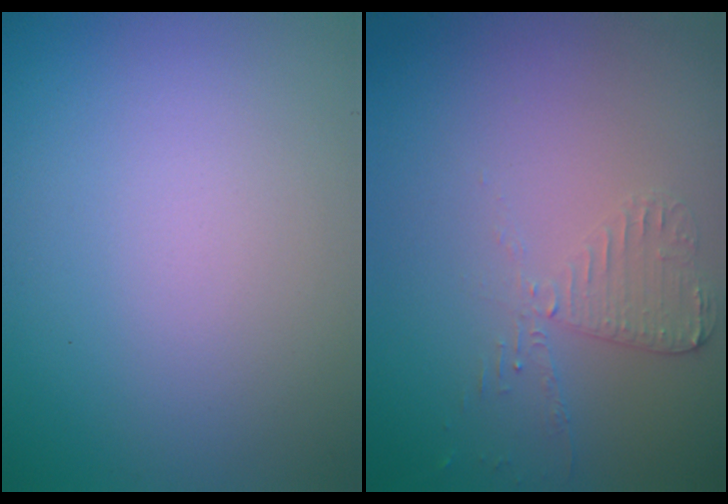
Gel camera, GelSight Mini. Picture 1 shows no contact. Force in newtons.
{"total": 2.4, "press": 2.4, "slide": 0.2}